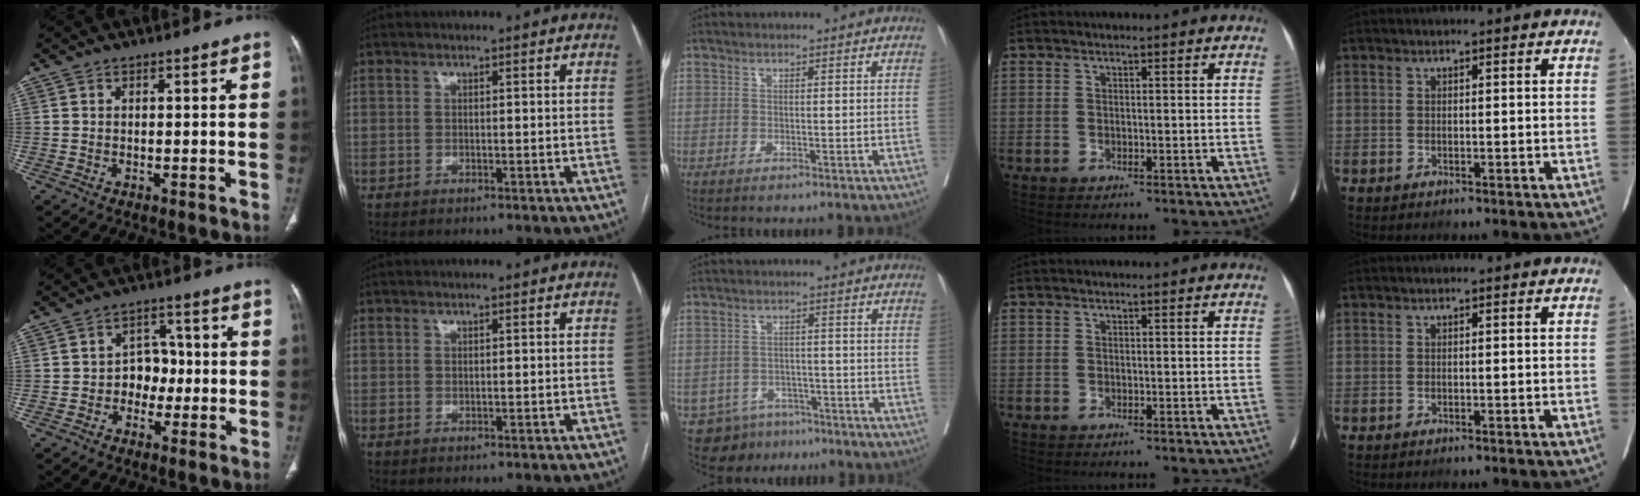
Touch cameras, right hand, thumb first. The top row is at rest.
{"thumb": {"total": 5.8, "force": [-1.2, 4.7, 3.1], "torque": [-0.004, 0.024, -0.030]}, "middle": {"total": 6.7, "force": [-4.6, 4.8, 1.3], "torque": [-0.015, 0.006, -0.060]}}